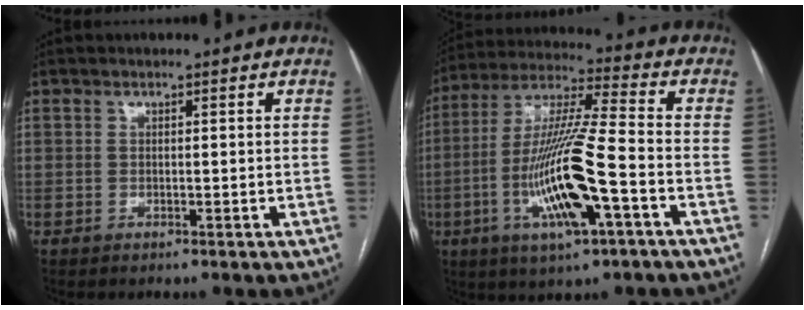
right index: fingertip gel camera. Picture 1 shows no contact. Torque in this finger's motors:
{"motor_torque": [2.13, -0.01, 0.57, 0.21]}